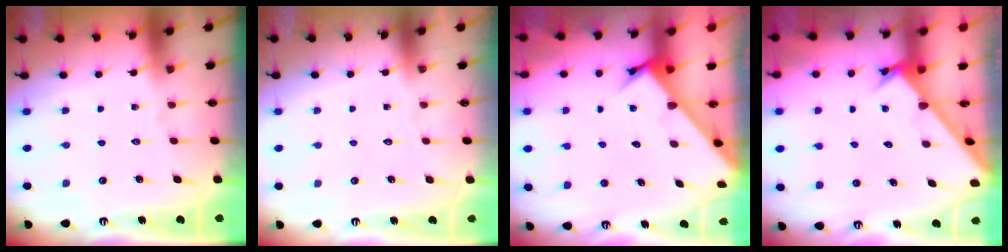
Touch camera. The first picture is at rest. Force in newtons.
{"total": 1.7, "press": 1.7, "slide": 0.1}
{"total": 3.2, "press": 3.2, "slide": 0.2}
{"total": 2.3, "press": 2.3, "slide": 0.1}